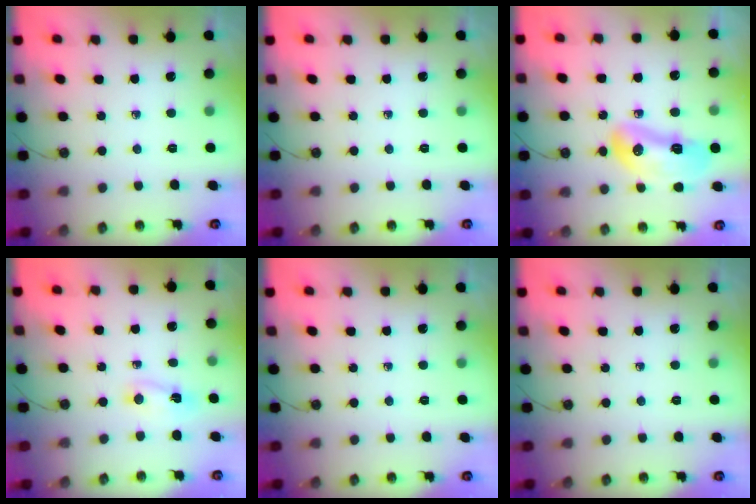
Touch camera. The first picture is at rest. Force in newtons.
{"total": 0.0}
{"total": 13.1, "press": 13.0, "slide": 1.3}
{"total": 2.4, "press": 2.3, "slide": 0.4}
{"total": 0.0}
{"total": 0.0}